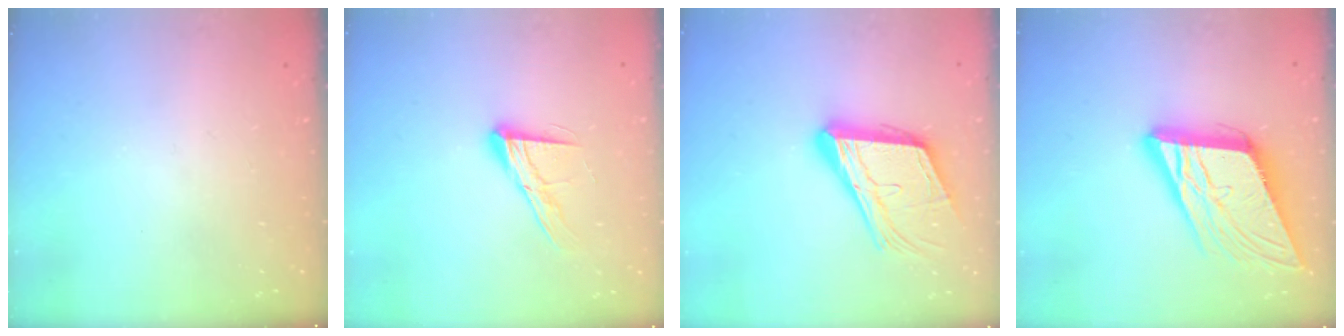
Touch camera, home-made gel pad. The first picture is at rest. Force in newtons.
{"total": 12.4, "press": 12.3, "slide": 1.4}
{"total": 18.7, "press": 18.4, "slide": 3.0}
{"total": 18.0, "press": 17.6, "slide": 3.8}